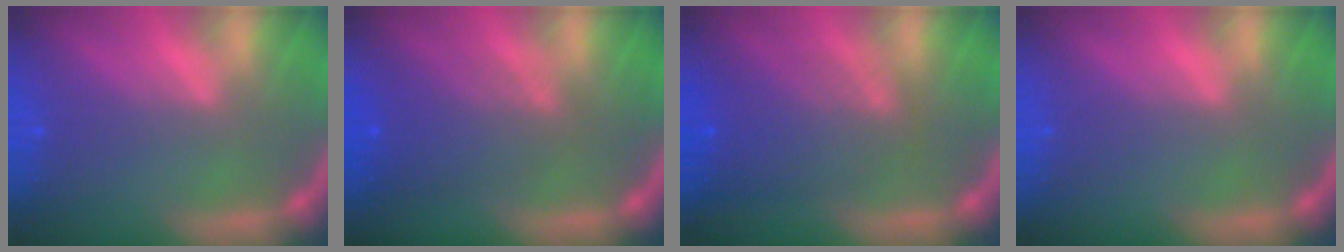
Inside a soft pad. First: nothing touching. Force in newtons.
{"total": 4.6}
{"total": 5.6}
{"total": 0.0}